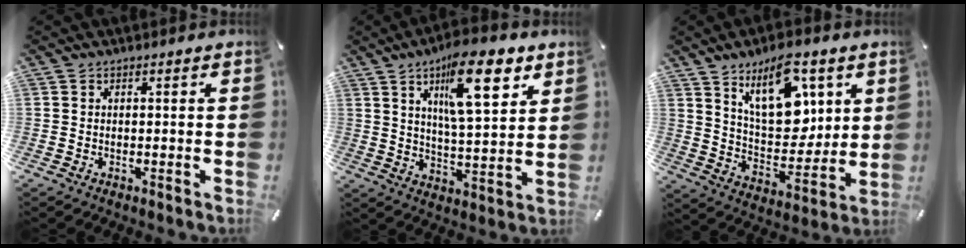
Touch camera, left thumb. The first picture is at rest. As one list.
[{"total": 17.4, "force": [8.8, 6.7, 13.5], "torque": [-0.199, -0.029, 0.138]}, {"total": 17.3, "force": [8.9, 9.5, 11.4], "torque": [-0.165, -0.035, 0.157]}]